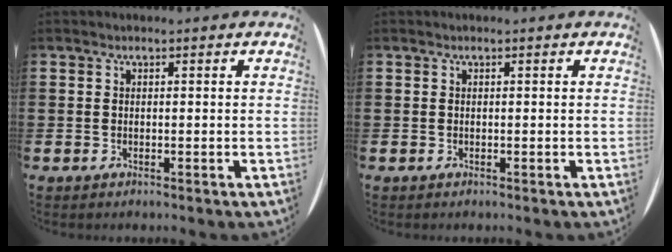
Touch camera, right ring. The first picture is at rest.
{"total": 0.0}